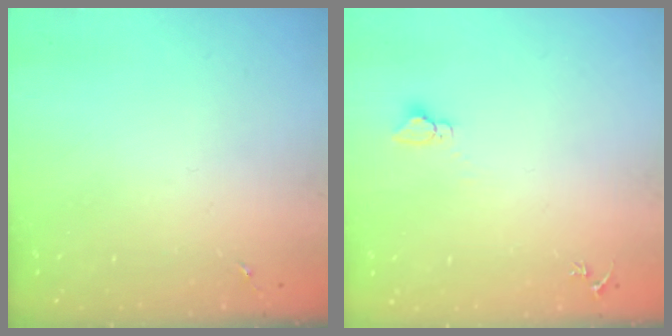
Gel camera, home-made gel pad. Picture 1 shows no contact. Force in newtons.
{"total": 2.8, "press": 2.8, "slide": 0.2}